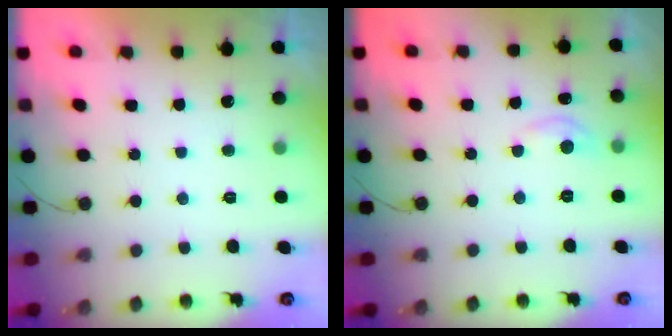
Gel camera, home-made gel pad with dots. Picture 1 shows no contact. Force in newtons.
{"total": 4.8, "press": 4.7, "slide": 0.6}